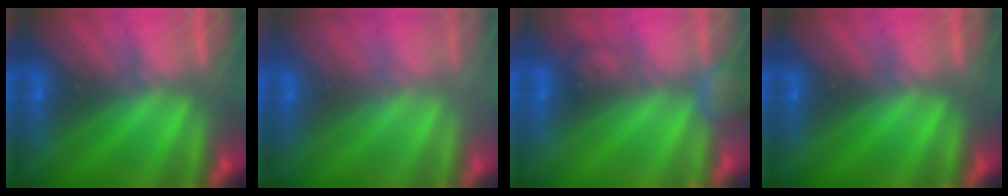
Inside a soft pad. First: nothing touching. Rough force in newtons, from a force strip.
{"total": 2.9}
{"total": 2.5}
{"total": 0.0}